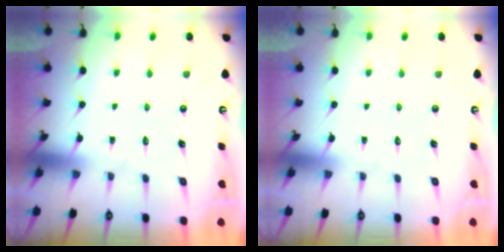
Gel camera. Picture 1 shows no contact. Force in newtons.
{"total": 0.0}